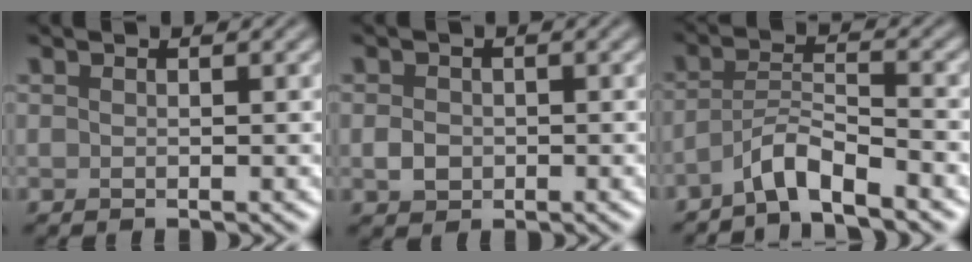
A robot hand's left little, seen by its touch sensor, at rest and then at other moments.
{"total": 1.7, "force": [-0.3, 1.4, 0.8], "torque": [-0.014, -0.002, -0.010]}
{"total": 3.5, "force": [-2.9, 0.4, 2.0], "torque": [-0.033, 0.009, -0.063]}